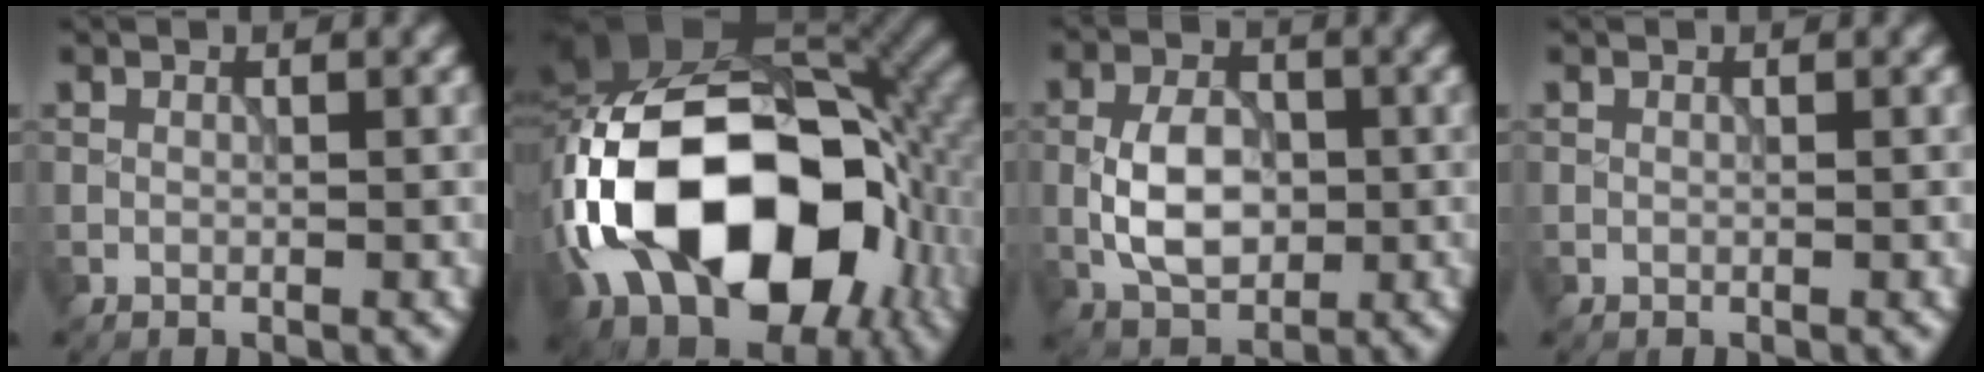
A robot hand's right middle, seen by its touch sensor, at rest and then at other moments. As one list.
[{"total": 18.2, "force": [-4.4, 11.9, 13.0], "torque": [-0.235, 0.004, -0.081]}, {"total": 5.5, "force": [-0.8, 3.5, 4.2], "torque": [-0.079, 0.000, -0.018]}, {"total": 0.0}]